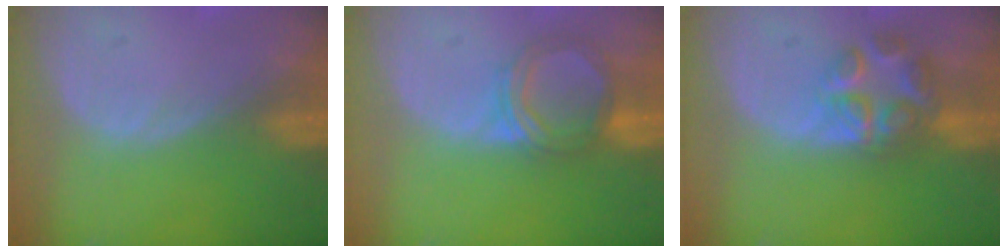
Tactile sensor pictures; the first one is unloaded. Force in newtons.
{"total": 5.5, "press": 5.2, "slide": 1.8}
{"total": 7.0, "press": 5.9, "slide": 3.8}